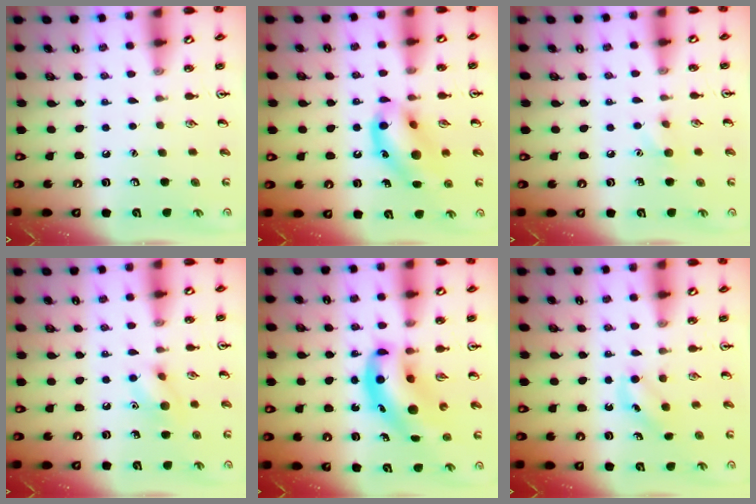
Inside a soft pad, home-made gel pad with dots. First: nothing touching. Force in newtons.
{"total": 14.0, "press": 13.6, "slide": 3.0}
{"total": 6.3, "press": 6.0, "slide": 1.9}
{"total": 8.2, "press": 8.1, "slide": 1.5}
{"total": 9.8, "press": 9.4, "slide": 2.8}
{"total": 3.7, "press": 3.6, "slide": 1.0}